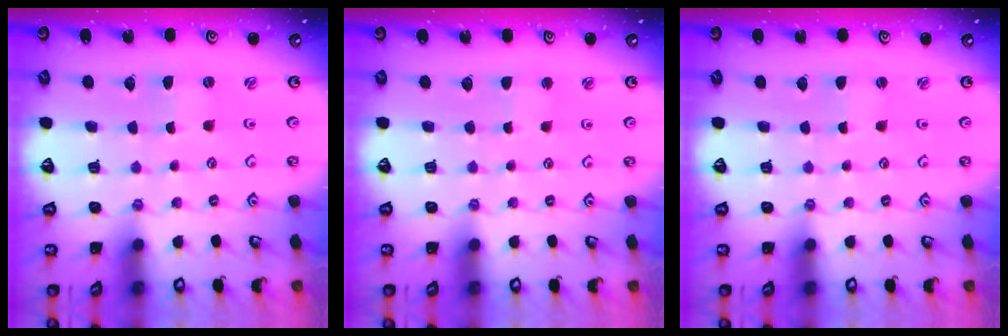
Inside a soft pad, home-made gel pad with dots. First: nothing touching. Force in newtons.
{"total": 1.8, "press": 1.8, "slide": 0.2}
{"total": 0.9, "press": 0.9, "slide": 0.1}